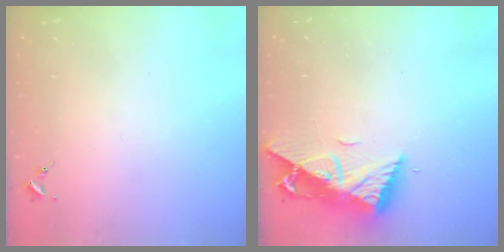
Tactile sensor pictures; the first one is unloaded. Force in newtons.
{"total": 10.2, "press": 10.1, "slide": 1.1}